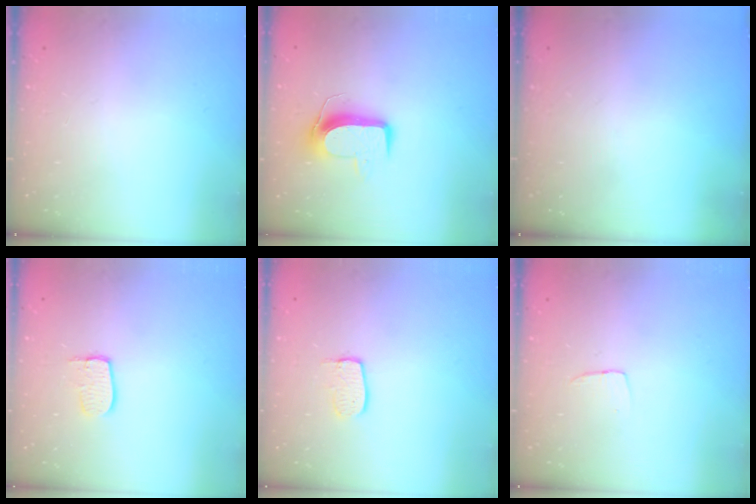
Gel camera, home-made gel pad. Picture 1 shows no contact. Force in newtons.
{"total": 10.0, "press": 10.0, "slide": 0.5}
{"total": 0.0}
{"total": 6.1, "press": 6.1, "slide": 0.5}
{"total": 6.0, "press": 6.0, "slide": 0.3}
{"total": 2.9, "press": 2.9, "slide": 0.1}